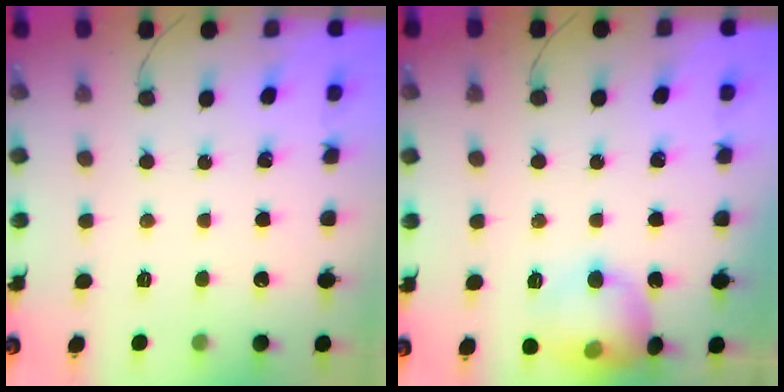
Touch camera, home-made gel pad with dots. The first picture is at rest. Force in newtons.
{"total": 16.5, "press": 14.5, "slide": 7.9}